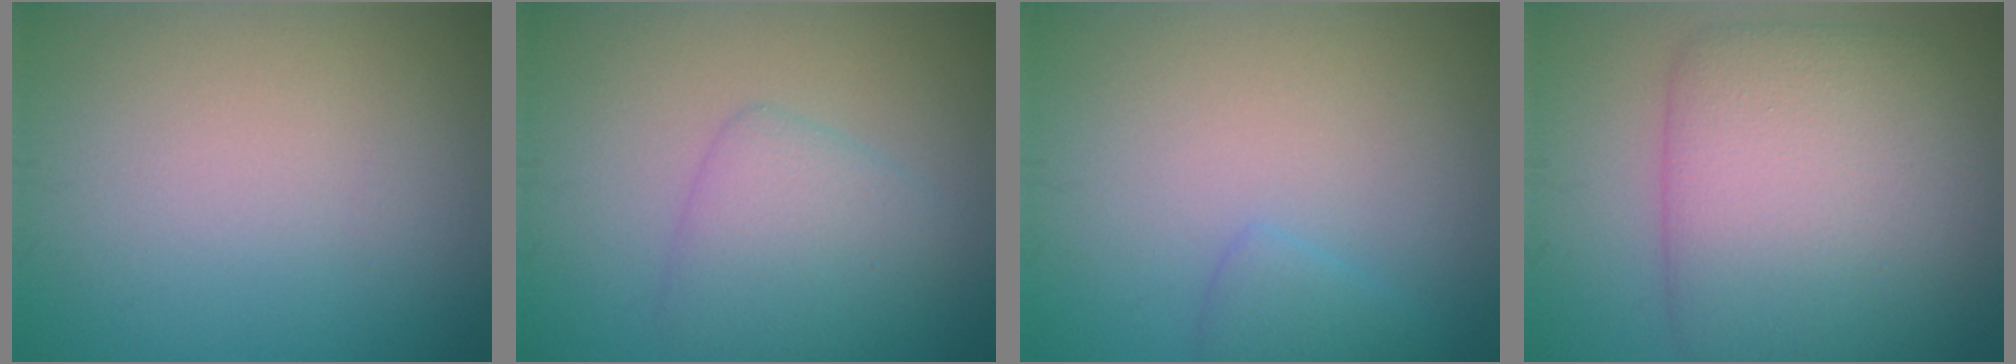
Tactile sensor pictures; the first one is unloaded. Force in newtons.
{"total": 3.6, "press": 3.6, "slide": 0.1}
{"total": 1.5, "press": 1.5, "slide": 0.0}
{"total": 9.8, "press": 9.8, "slide": 0.3}